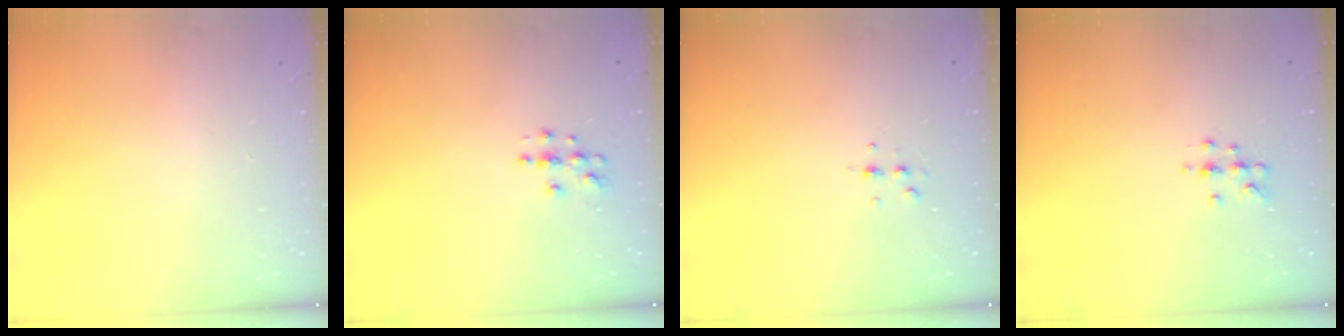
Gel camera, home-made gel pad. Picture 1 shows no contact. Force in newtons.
{"total": 3.8, "press": 3.8, "slide": 0.2}
{"total": 4.0, "press": 3.9, "slide": 0.9}
{"total": 7.3, "press": 7.2, "slide": 1.2}